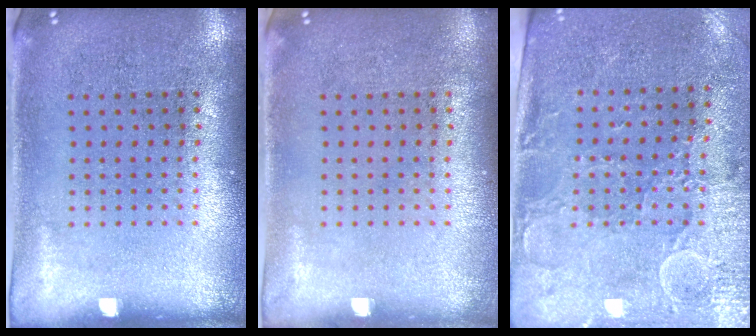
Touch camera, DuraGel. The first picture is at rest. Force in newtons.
{"total": 0.0}
{"total": 3.0, "press": 2.7, "slide": 1.3}